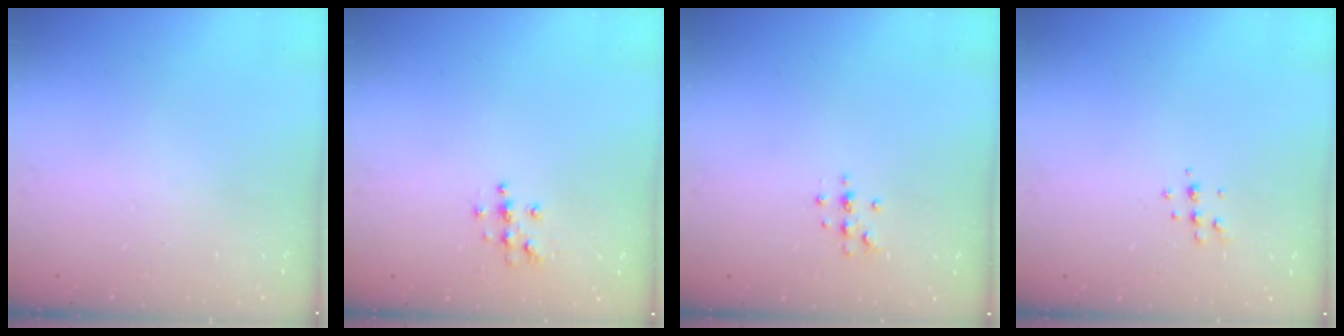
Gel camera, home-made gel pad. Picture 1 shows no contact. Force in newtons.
{"total": 5.6, "press": 5.6, "slide": 0.2}
{"total": 4.1, "press": 4.1, "slide": 0.4}
{"total": 4.9, "press": 4.8, "slide": 1.1}